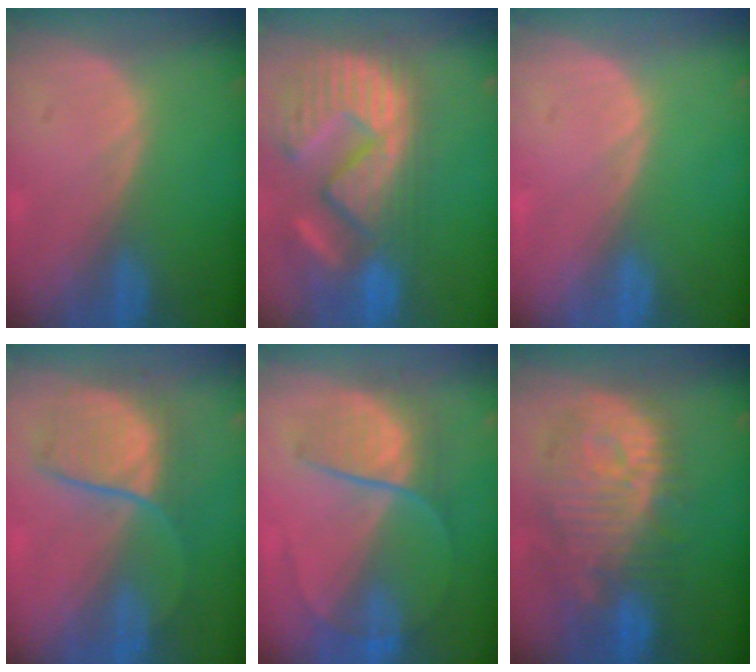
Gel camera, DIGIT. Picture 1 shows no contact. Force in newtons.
{"total": 15.0, "press": 12.4, "slide": 8.5}
{"total": 0.0}
{"total": 7.6, "press": 7.6, "slide": 0.6}
{"total": 6.9, "press": 6.6, "slide": 2.0}
{"total": 12.2, "press": 11.0, "slide": 5.1}